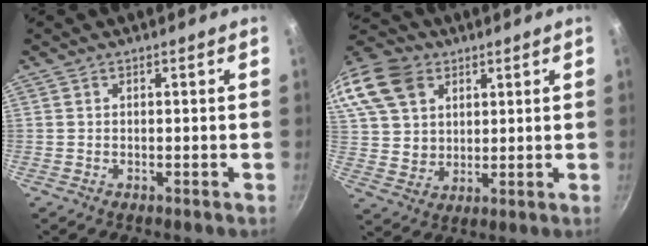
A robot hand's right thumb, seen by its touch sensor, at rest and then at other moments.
{"total": 21.2, "force": [9.8, 15.8, 10.2], "torque": [-0.229, 0.018, 0.188]}